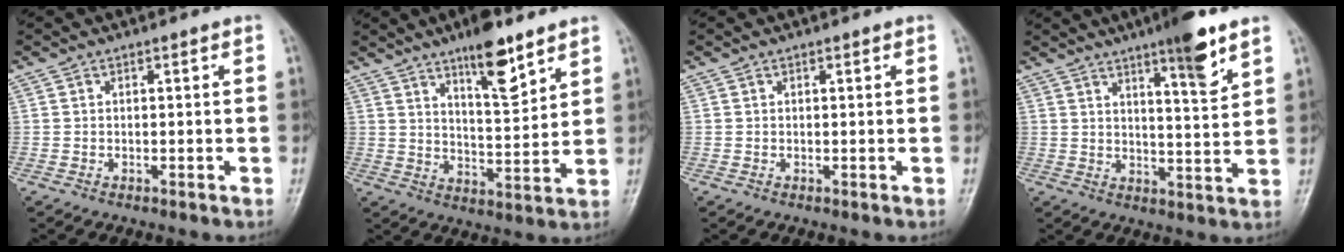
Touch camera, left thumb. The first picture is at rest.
{"total": 10.8, "force": [7.2, 3.1, 7.5], "torque": [-0.102, -0.050, 0.119]}
{"total": 0.6, "force": [0.3, 0.3, 0.4], "torque": [-0.006, 0.000, 0.004]}
{"total": 9.4, "force": [6.0, 1.4, 7.0], "torque": [-0.096, -0.038, 0.089]}